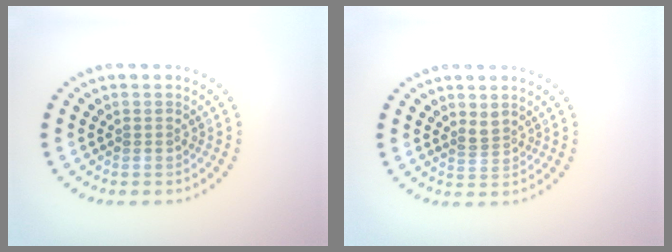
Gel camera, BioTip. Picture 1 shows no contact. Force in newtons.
{"total": 1.1, "press": 0.7, "slide": 0.8}